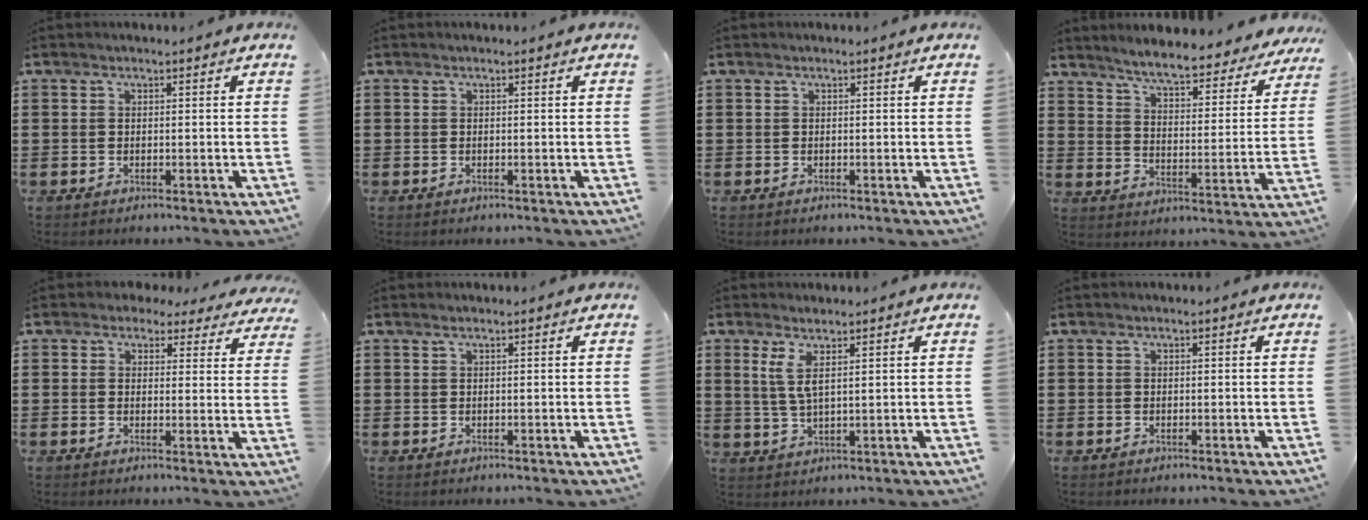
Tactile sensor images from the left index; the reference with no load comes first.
{"total": 0.0}
{"total": 0.0}
{"total": 5.9, "force": [5.5, -0.1, 2.2], "torque": [-0.068, -0.039, 0.091]}
{"total": 2.8, "force": [2.4, 1.3, 0.6], "torque": [-0.016, -0.005, 0.042]}
{"total": 0.5, "force": [0.3, -0.1, 0.4], "torque": [-0.006, -0.003, 0.007]}
{"total": 4.1, "force": [1.9, 0.7, 3.5], "torque": [-0.091, -0.008, 0.029]}
{"total": 0.0}